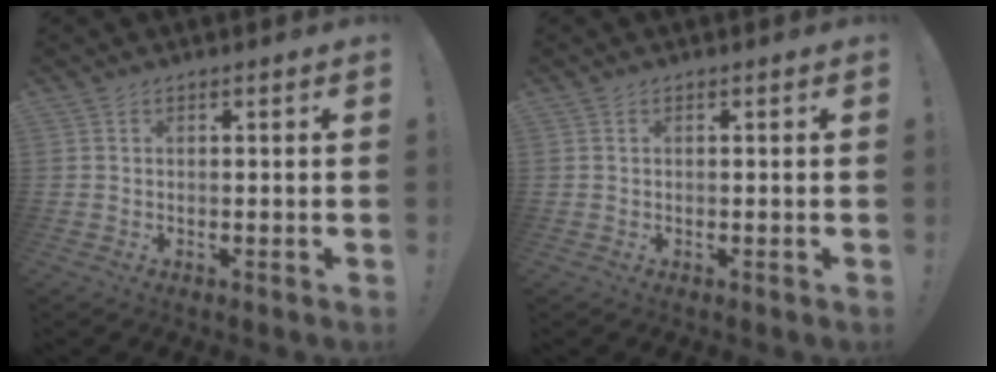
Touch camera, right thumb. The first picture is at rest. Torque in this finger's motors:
{"motor_torque": [0.29, -0.13, 0.22, -0.36, 0.10]}